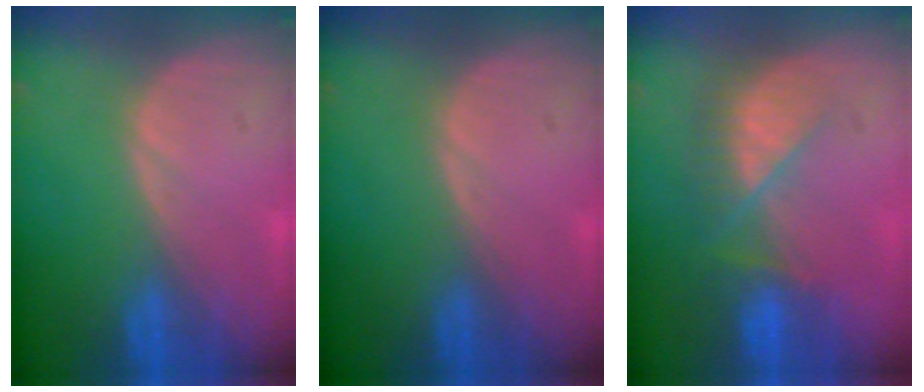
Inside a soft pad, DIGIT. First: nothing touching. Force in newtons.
{"total": 0.0}
{"total": 7.5, "press": 6.7, "slide": 3.4}